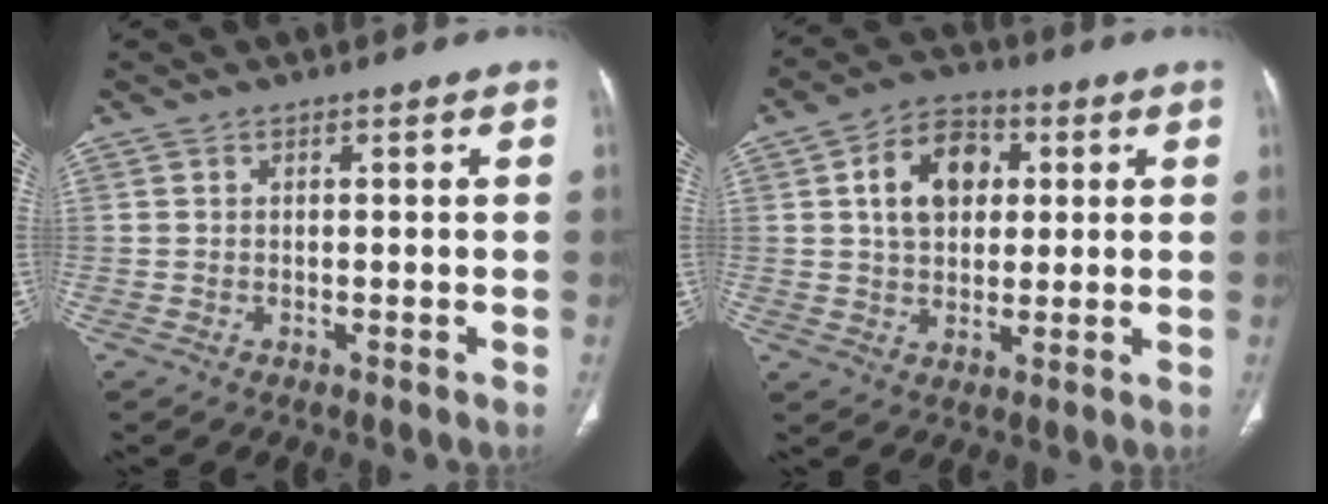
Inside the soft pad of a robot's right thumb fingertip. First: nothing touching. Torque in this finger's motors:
{"motor_torque": [1.10, 1.11, 0.37, -0.34, 0.07]}